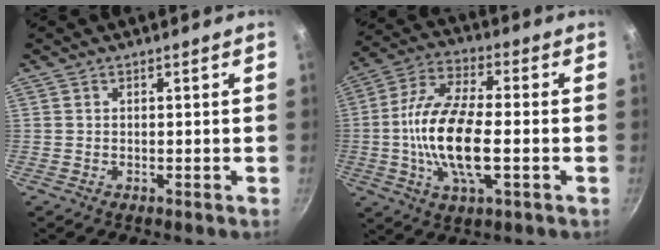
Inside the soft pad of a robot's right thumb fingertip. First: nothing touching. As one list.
[{"total": 16.1, "force": [-2.2, 6.4, 14.6], "torque": [-0.282, 0.020, -0.055]}]